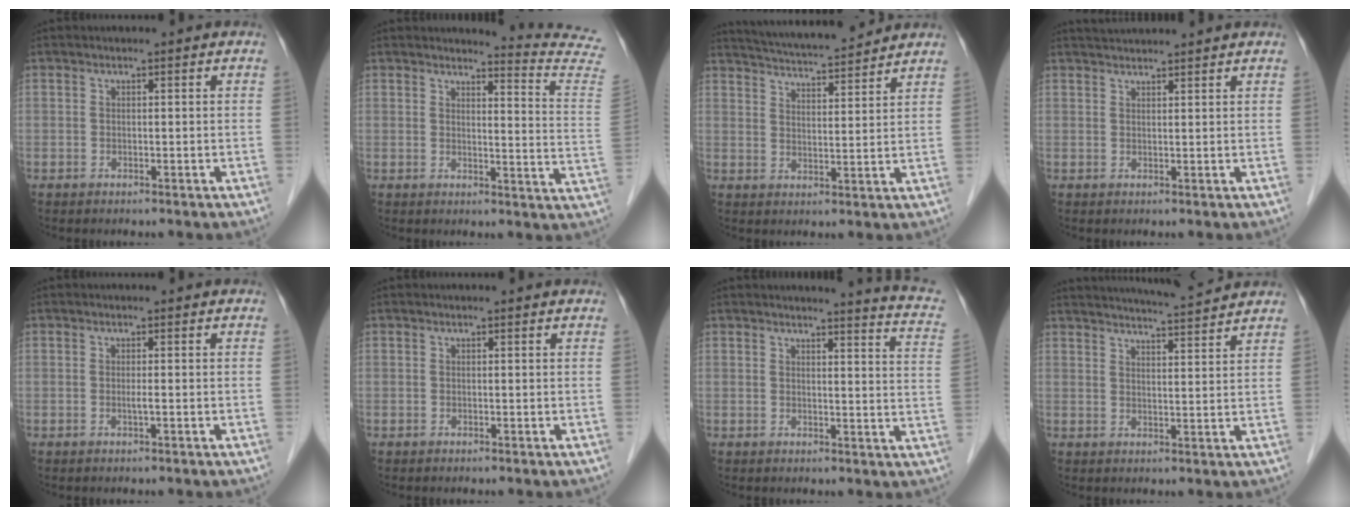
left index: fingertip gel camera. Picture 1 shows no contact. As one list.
[{"total": 10.8, "force": [10.6, -1.7, 0.6], "torque": [-0.017, -0.110, 0.101]}, {"total": 12.9, "force": [12.0, 0.9, 4.6], "torque": [-0.084, 0.016, 0.180]}, {"total": 5.3, "force": [5.1, -0.3, 1.5], "torque": [-0.023, 0.035, 0.074]}, {"total": 0.7, "force": [-0.1, -0.1, 0.6], "torque": [-0.014, -0.001, -0.003]}, {"total": 1.1, "force": [1.1, 0.1, 0.3], "torque": [-0.012, 0.007, 0.009]}, {"total": 9.0, "force": [7.6, 0.4, 4.9], "torque": [-0.057, -0.034, 0.057]}, {"total": 10.4, "force": [9.8, -0.3, 3.4], "torque": [-0.062, 0.014, 0.135]}]